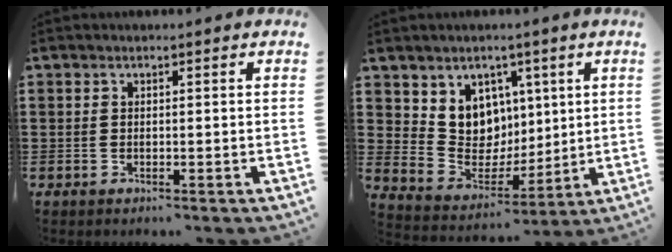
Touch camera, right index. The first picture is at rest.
{"total": 8.0, "force": [3.5, 7.1, 1.5], "torque": [-0.060, -0.033, 0.072]}